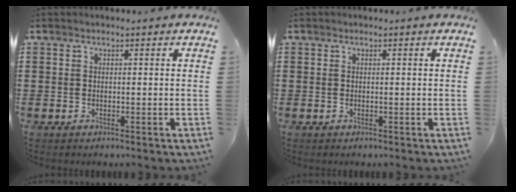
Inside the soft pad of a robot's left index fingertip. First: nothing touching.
{"total": 0.0}